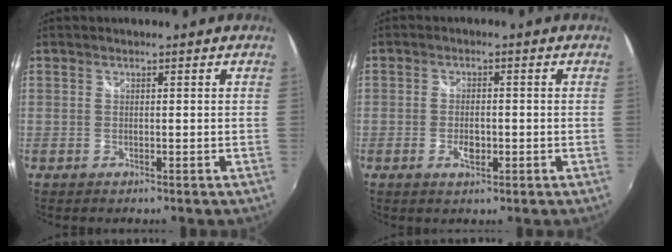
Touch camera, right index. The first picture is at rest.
{"total": 3.4, "force": [-1.1, 1.8, 2.7], "torque": [-0.050, -0.003, -0.019]}